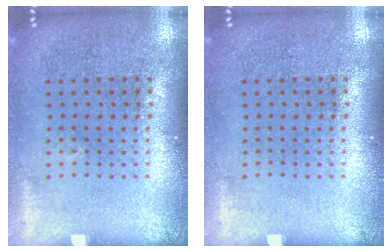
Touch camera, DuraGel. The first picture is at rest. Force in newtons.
{"total": 0.0}